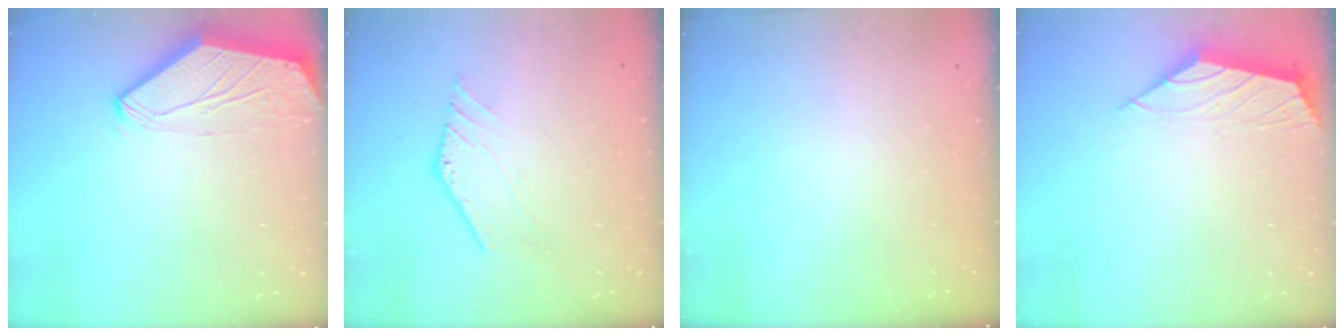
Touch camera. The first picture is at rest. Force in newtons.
{"total": 0.0}
{"total": 0.0}
{"total": 2.0, "press": 2.0, "slide": 0.5}